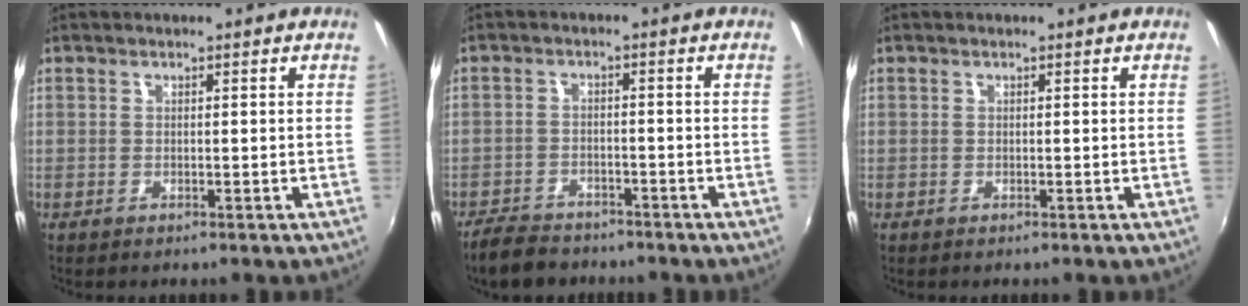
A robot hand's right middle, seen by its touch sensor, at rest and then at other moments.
{"total": 7.0, "force": [-6.0, 3.0, 2.1], "torque": [-0.070, -0.002, -0.098]}
{"total": 0.0}